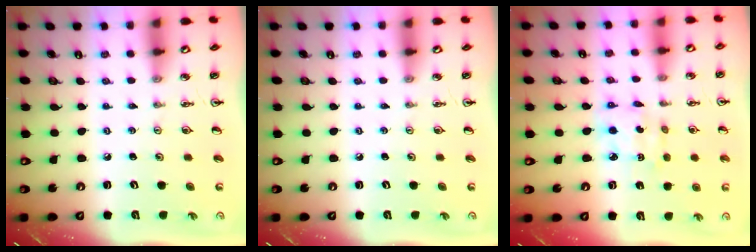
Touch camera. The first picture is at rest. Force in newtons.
{"total": 0.0}
{"total": 5.3, "press": 5.3, "slide": 0.4}